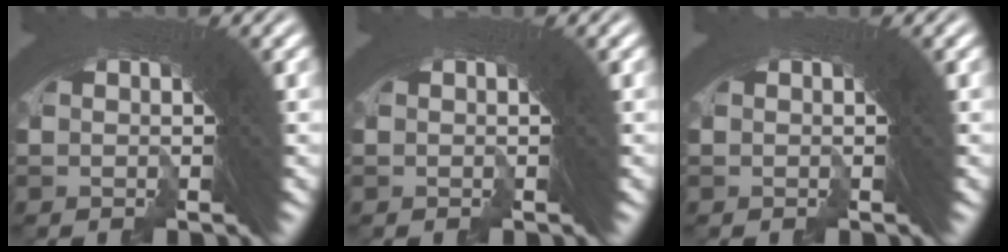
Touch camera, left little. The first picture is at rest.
{"total": 0.0}
{"total": 0.0}